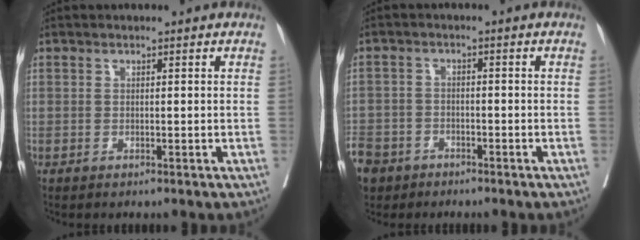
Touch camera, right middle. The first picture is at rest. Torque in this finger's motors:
{"motor_torque": [1.08, -1.06, 0.89, 0.09]}